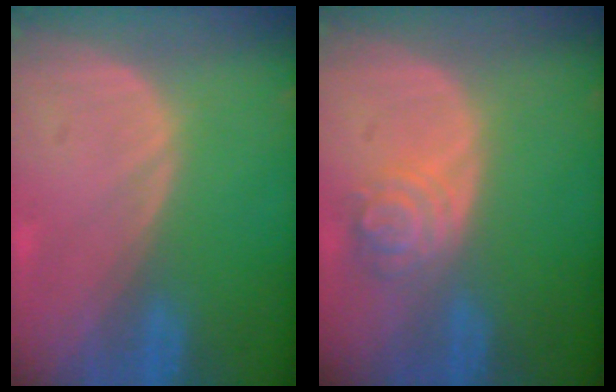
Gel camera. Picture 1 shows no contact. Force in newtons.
{"total": 4.3, "press": 4.3, "slide": 0.4}